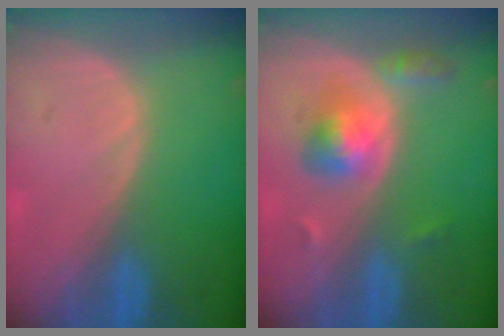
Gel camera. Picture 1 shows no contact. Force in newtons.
{"total": 5.1, "press": 5.0, "slide": 1.1}